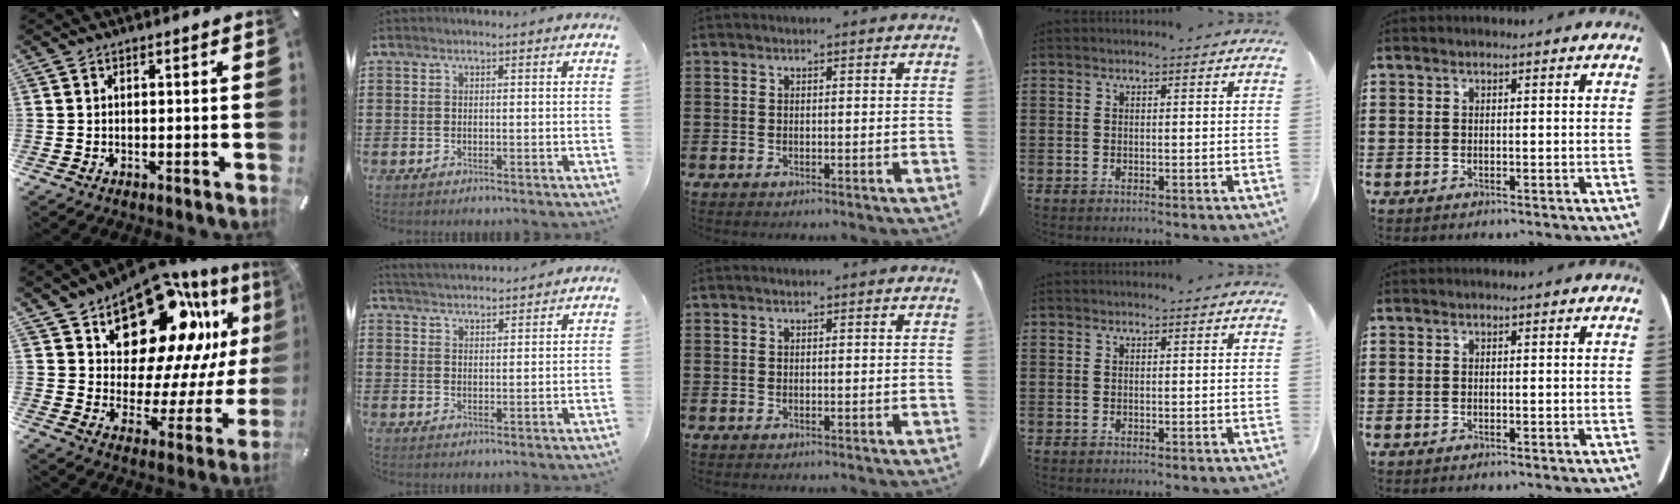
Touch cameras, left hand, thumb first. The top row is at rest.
{"thumb": {"total": 20.8, "force": [13.7, 11.6, 10.5], "torque": [-0.142, -0.100, 0.236]}, "index": {"total": 3.0, "force": [3.0, -0.2, -0.1], "torque": [-0.009, -0.010, 0.055]}}